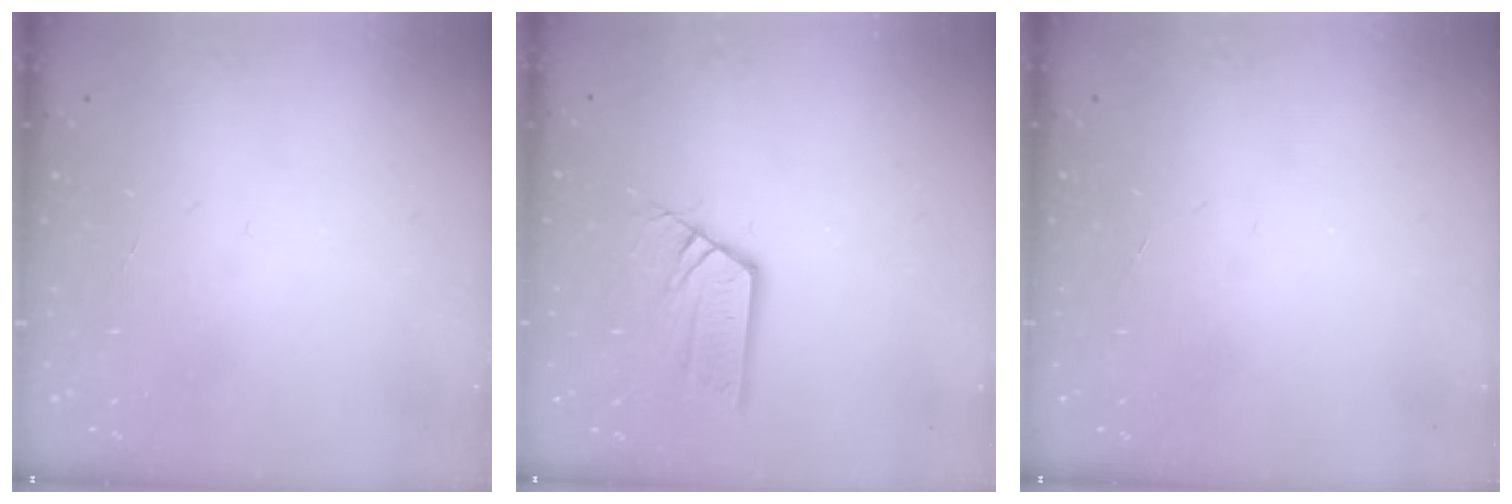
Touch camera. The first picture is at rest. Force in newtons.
{"total": 7.0, "press": 7.0, "slide": 0.5}
{"total": 0.0}